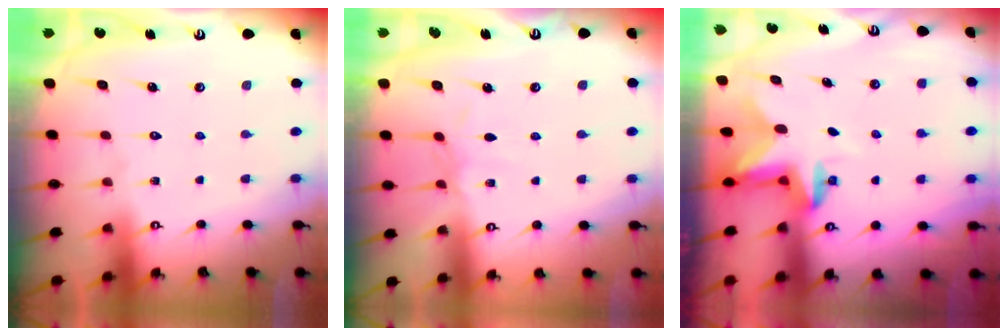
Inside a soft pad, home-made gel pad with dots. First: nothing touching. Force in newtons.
{"total": 1.7, "press": 1.6, "slide": 0.4}
{"total": 2.8, "press": 2.7, "slide": 0.5}